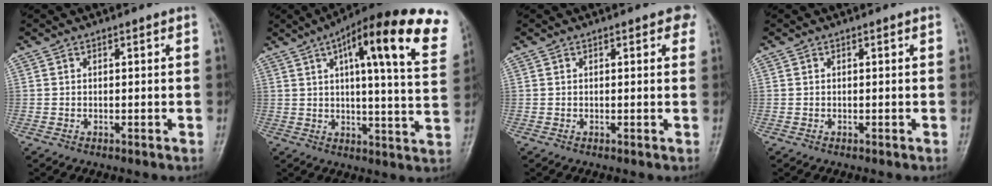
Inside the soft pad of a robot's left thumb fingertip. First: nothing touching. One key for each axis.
{"total": 24.2, "fx": 11.7, "fy": 5.9, "fz": 20.4, "tx": -0.272, "ty": -0.010, "tz": 0.148}
{"total": 2.1, "fx": 1.1, "fy": 1.1, "fz": 1.5, "tx": -0.005, "ty": 0.001, "tz": 0.006}
{"total": 0.0}